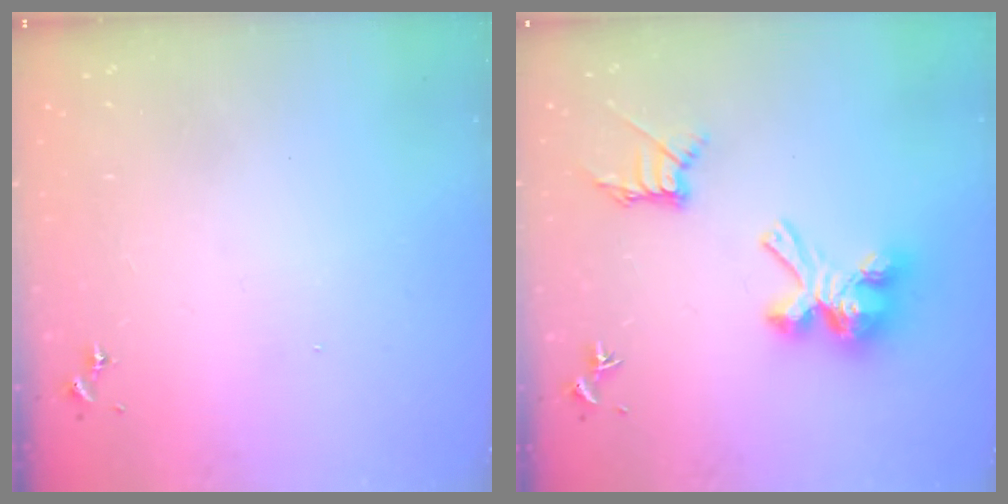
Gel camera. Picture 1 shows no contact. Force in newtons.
{"total": 16.8, "press": 16.8, "slide": 1.0}